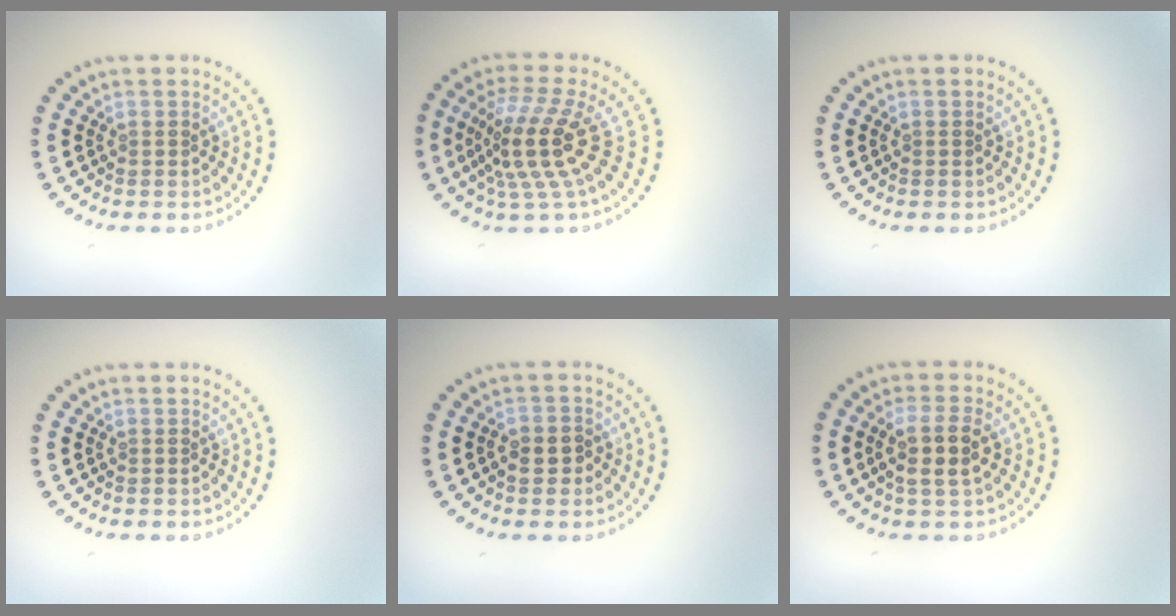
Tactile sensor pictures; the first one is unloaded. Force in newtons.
{"total": 4.9, "press": 3.6, "slide": 3.4}
{"total": 0.0}
{"total": 0.0}
{"total": 1.7, "press": 1.5, "slide": 0.6}
{"total": 3.0, "press": 2.7, "slide": 1.2}